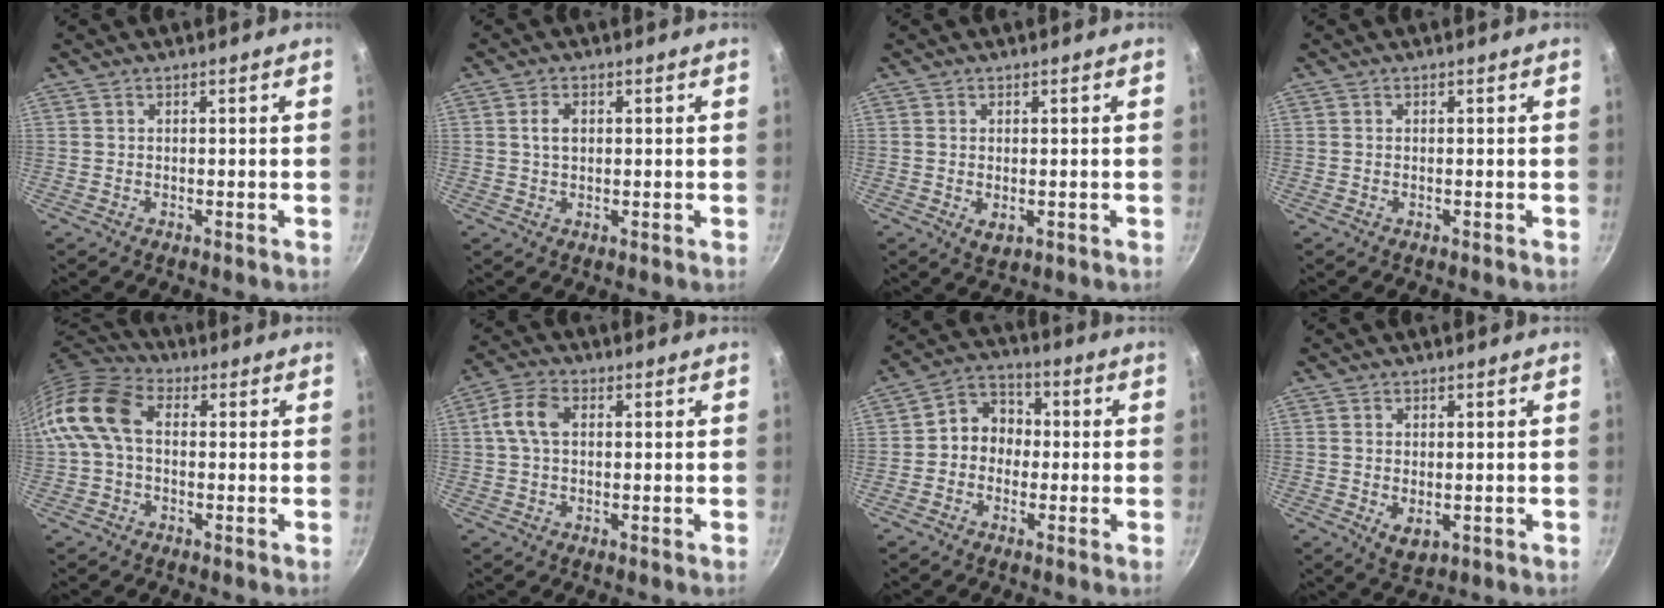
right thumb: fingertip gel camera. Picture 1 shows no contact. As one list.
[{"total": 3.1, "force": [0.6, 2.0, 2.3], "torque": [-0.034, 0.001, 0.010]}, {"total": 2.5, "force": [-0.4, 1.5, 2.0], "torque": [-0.032, -0.009, -0.003]}, {"total": 0.0}, {"total": 12.3, "force": [0.8, 8.2, 9.1], "torque": [-0.164, 0.029, -0.007]}, {"total": 6.3, "force": [1.1, 3.8, 4.9], "torque": [-0.103, 0.019, 0.013]}, {"total": 7.6, "force": [-0.5, 6.5, 3.8], "torque": [-0.021, 0.025, -0.028]}, {"total": 3.8, "force": [-0.6, 2.3, 3.0], "torque": [-0.048, -0.014, -0.003]}]